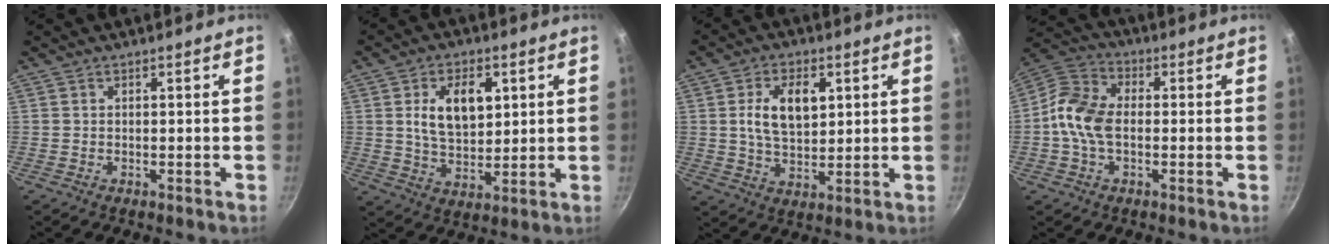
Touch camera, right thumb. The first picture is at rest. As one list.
[{"total": 10.8, "force": [2.9, 6.4, 8.2], "torque": [-0.120, -0.014, 0.058]}, {"total": 9.7, "force": [2.4, 5.6, 7.6], "torque": [-0.121, -0.009, 0.047]}, {"total": 10.7, "force": [-0.9, 6.8, 8.3], "torque": [-0.168, 0.029, -0.027]}]